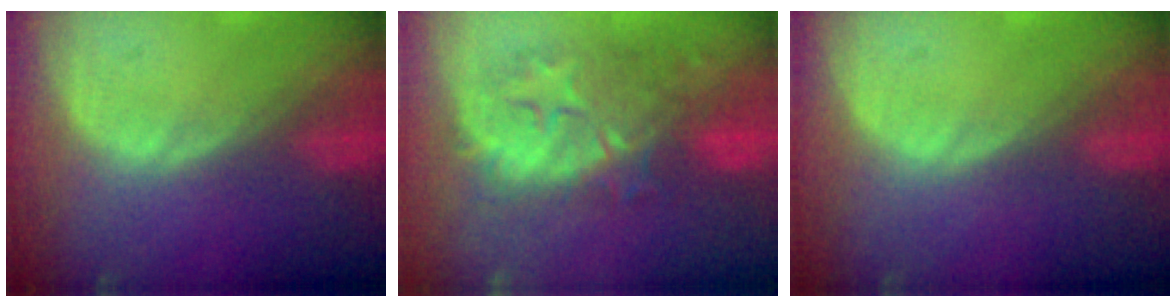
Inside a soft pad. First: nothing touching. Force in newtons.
{"total": 9.6, "press": 9.4, "slide": 2.2}
{"total": 0.0}